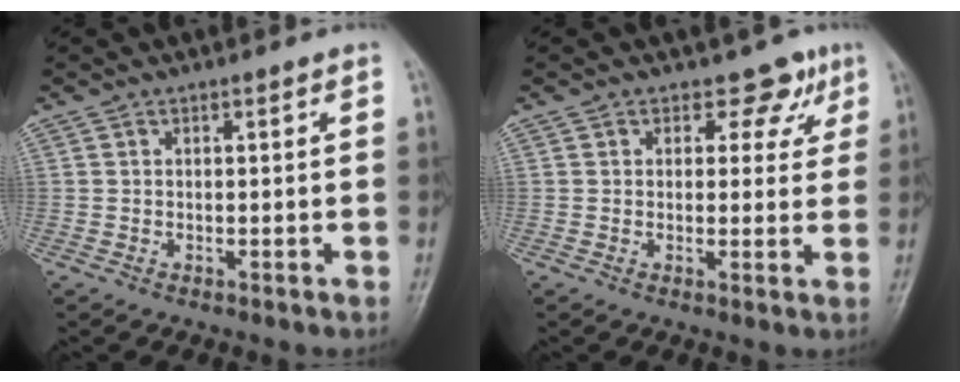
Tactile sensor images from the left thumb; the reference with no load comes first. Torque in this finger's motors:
{"motor_torque": [0.13, 0.20, 0.07, 0.03, 0.05]}